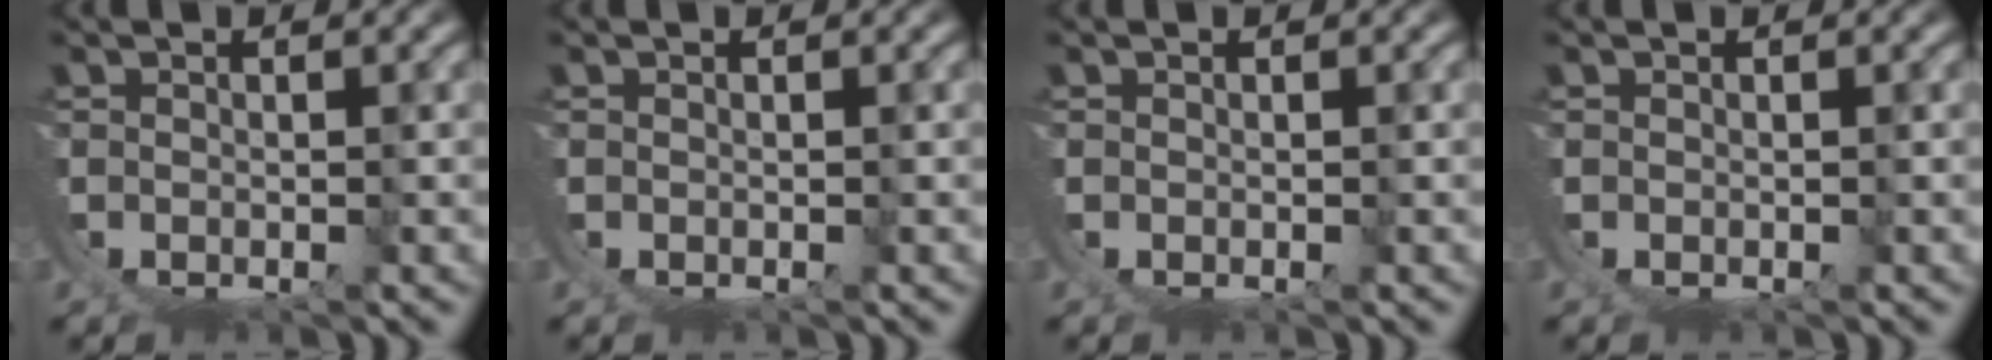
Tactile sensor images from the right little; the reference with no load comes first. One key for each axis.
{"total": 0.0}
{"total": 0.0}
{"total": 0.0}